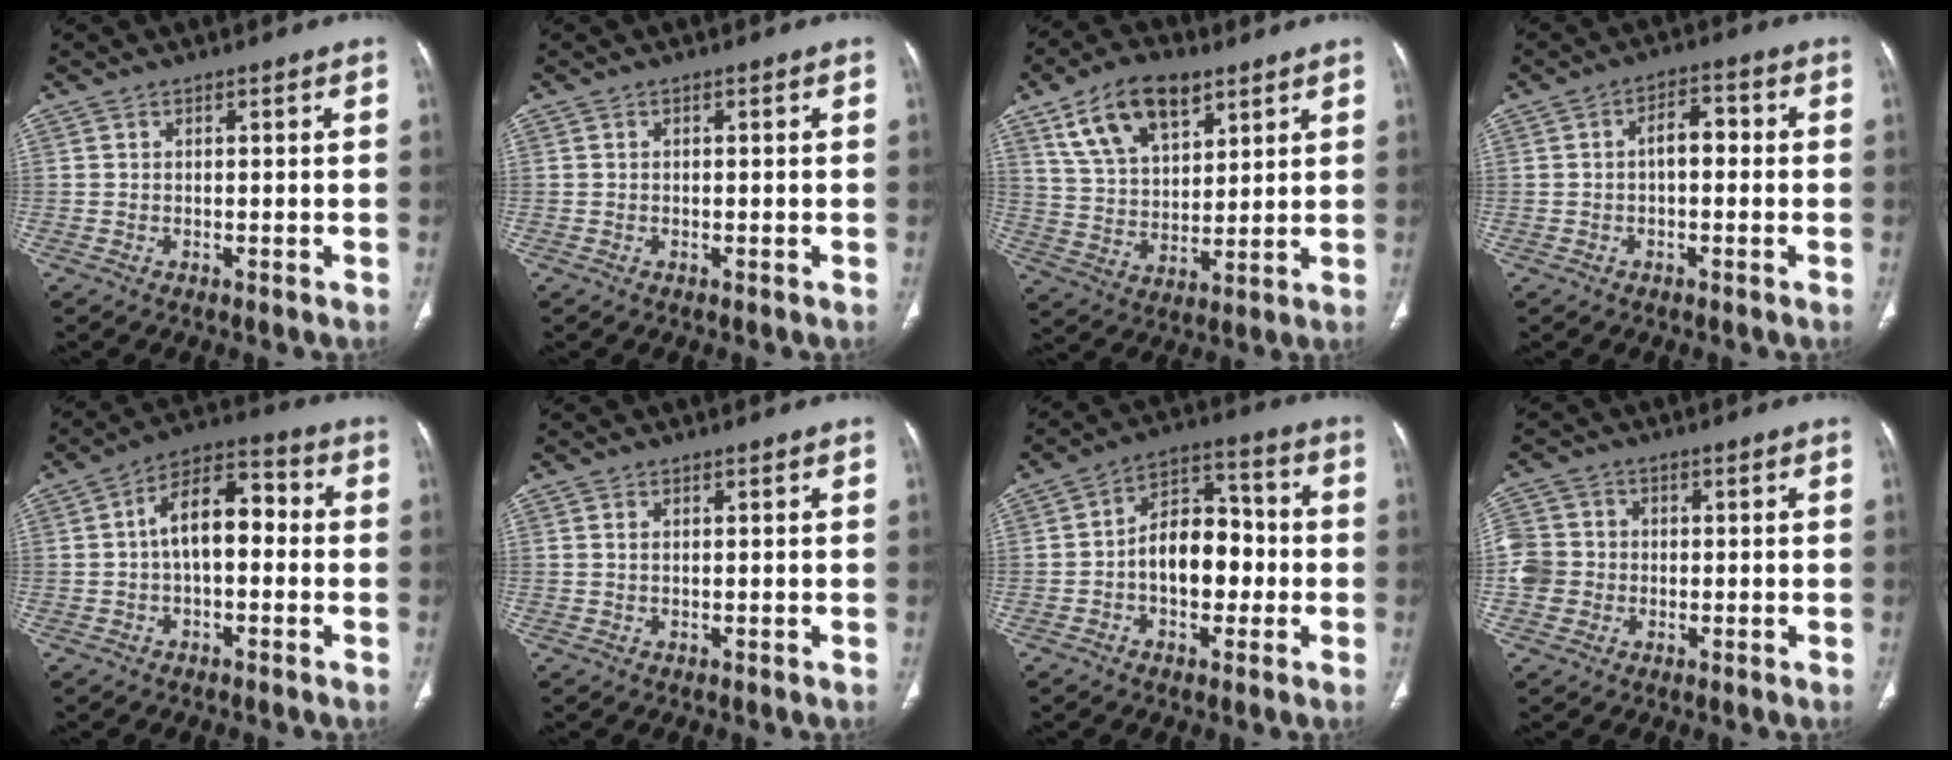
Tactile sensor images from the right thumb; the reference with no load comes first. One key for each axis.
{"total": 0.0}
{"total": 14.9, "fx": 8.4, "fy": 8.1, "fz": 9.3, "tx": -0.138, "ty": -0.025, "tz": 0.159}
{"total": 4.6, "fx": -0.2, "fy": 2.6, "fz": 3.8, "tx": -0.047, "ty": 0.020, "tz": -0.011}
{"total": 11.0, "fx": 0.0, "fy": 6.1, "fz": 9.1, "tx": -0.134, "ty": 0.041, "tz": -0.010}
{"total": 0.6, "fx": 0.3, "fy": 0.3, "fz": 0.5, "tx": -0.013, "ty": 0.003, "tz": 0.006}
{"total": 11.5, "fx": -1.7, "fy": 7.4, "fz": 8.6, "tx": -0.100, "ty": 0.038, "tz": -0.038}
{"total": 6.9, "fx": -0.8, "fy": 6.5, "fz": 2.1, "tx": -0.031, "ty": 0.015, "tz": -0.016}